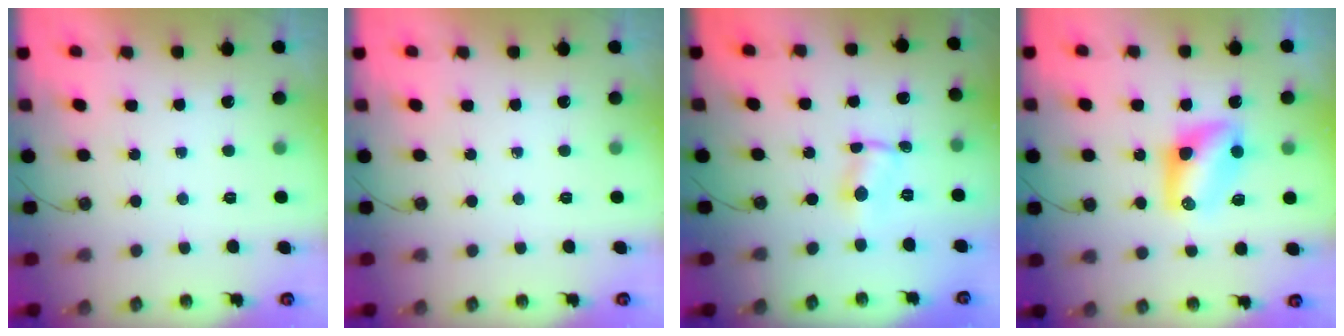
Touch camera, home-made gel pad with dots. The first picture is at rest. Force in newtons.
{"total": 0.0}
{"total": 1.0, "press": 0.6, "slide": 0.8}
{"total": 8.6, "press": 8.5, "slide": 0.6}